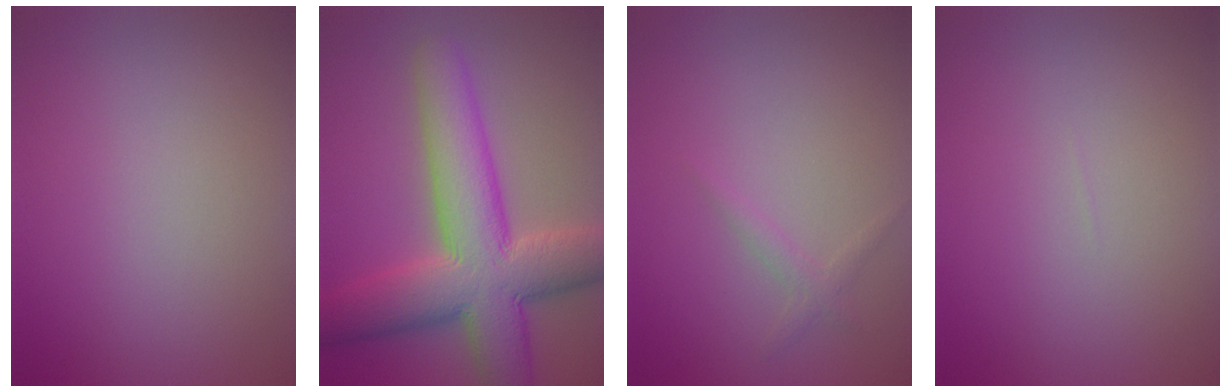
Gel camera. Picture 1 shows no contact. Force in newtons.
{"total": 11.2, "press": 11.1, "slide": 0.7}
{"total": 1.1, "press": 1.1, "slide": 0.1}
{"total": 0.0}